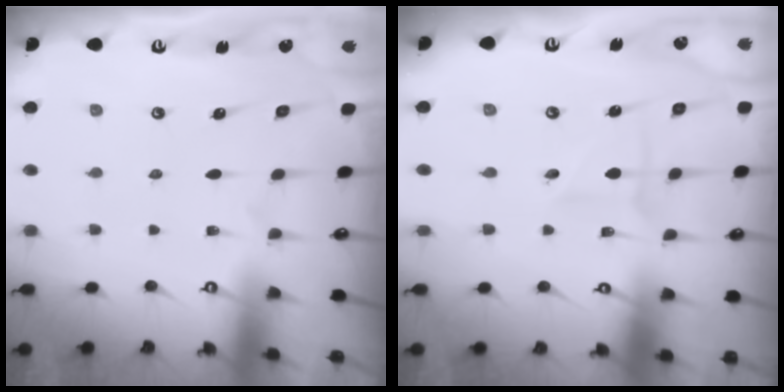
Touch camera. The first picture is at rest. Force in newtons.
{"total": 2.6, "press": 2.6, "slide": 0.2}